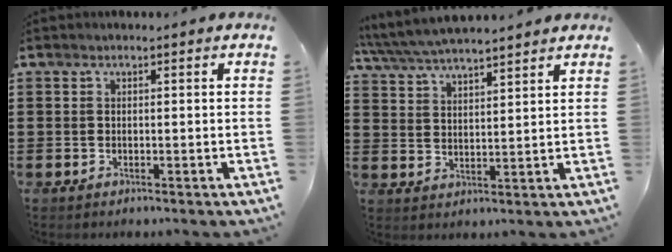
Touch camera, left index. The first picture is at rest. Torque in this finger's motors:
{"motor_torque": [1.66, -0.48, -0.36, 0.01]}